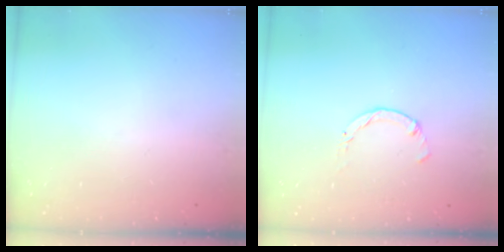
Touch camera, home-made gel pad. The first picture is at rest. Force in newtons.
{"total": 0.0}